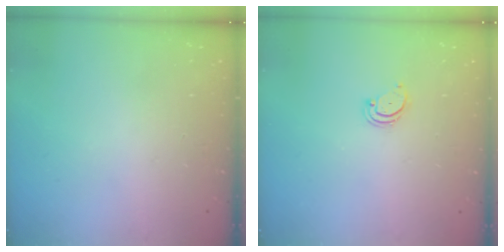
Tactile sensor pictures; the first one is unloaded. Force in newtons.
{"total": 2.2, "press": 2.2, "slide": 0.3}